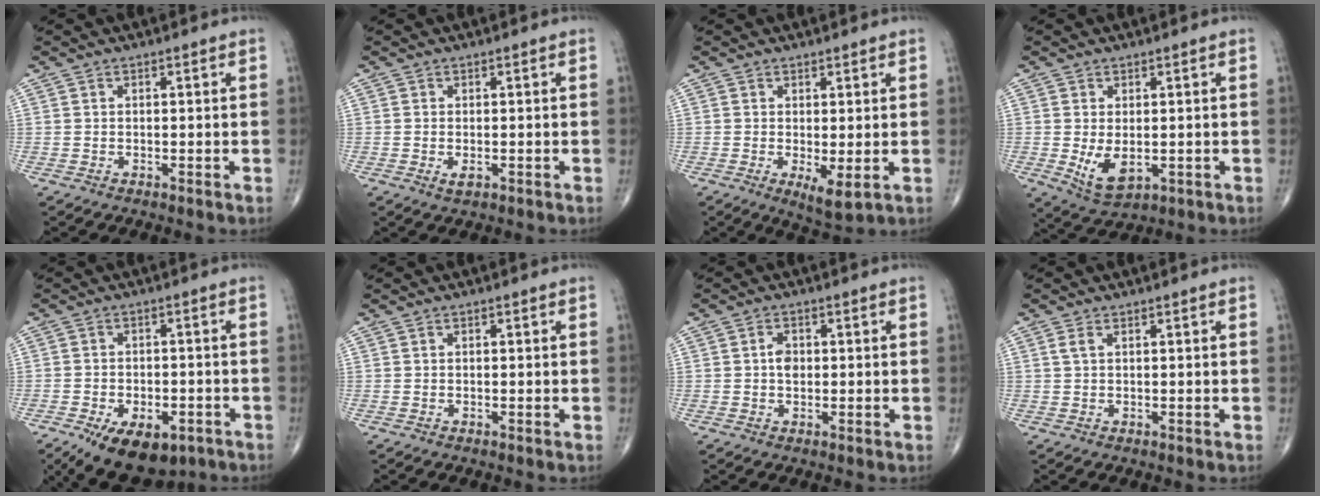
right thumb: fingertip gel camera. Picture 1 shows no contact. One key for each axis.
{"total": 1.5, "fx": -0.4, "fy": 0.7, "fz": 1.3, "tx": -0.025, "ty": -0.004, "tz": -0.006}
{"total": 4.5, "fx": -0.7, "fy": 1.3, "fz": 4.3, "tx": -0.070, "ty": -0.018, "tz": -0.006}
{"total": 6.0, "fx": -0.7, "fy": 3.3, "fz": 5.0, "tx": -0.085, "ty": -0.015, "tz": 0.003}
{"total": 12.9, "fx": -7.6, "fy": 7.0, "fz": 7.8, "tx": -0.121, "ty": 0.019, "tz": -0.106}
{"total": 0.0}
{"total": 2.6, "fx": 0.2, "fy": 1.8, "fz": 1.8, "tx": -0.025, "ty": 0.002, "tz": 0.000}
{"total": 1.4, "fx": 0.6, "fy": 0.6, "fz": 1.1, "tx": -0.030, "ty": 0.008, "tz": 0.015}